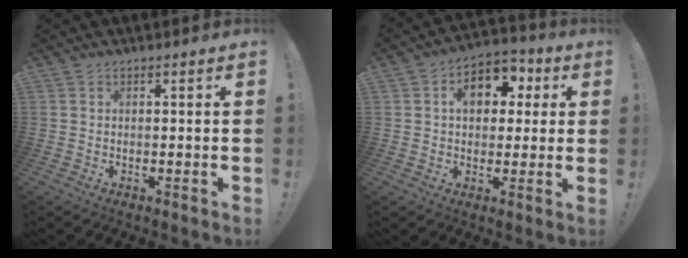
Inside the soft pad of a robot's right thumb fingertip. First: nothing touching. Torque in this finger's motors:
{"motor_torque": [0.86, 1.89, 0.53, 0.03, 0.07]}